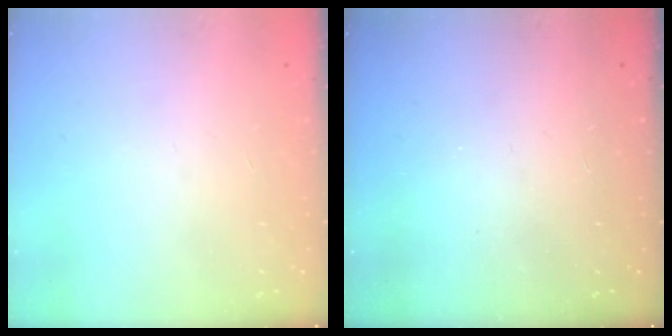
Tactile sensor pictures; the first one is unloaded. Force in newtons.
{"total": 0.0}